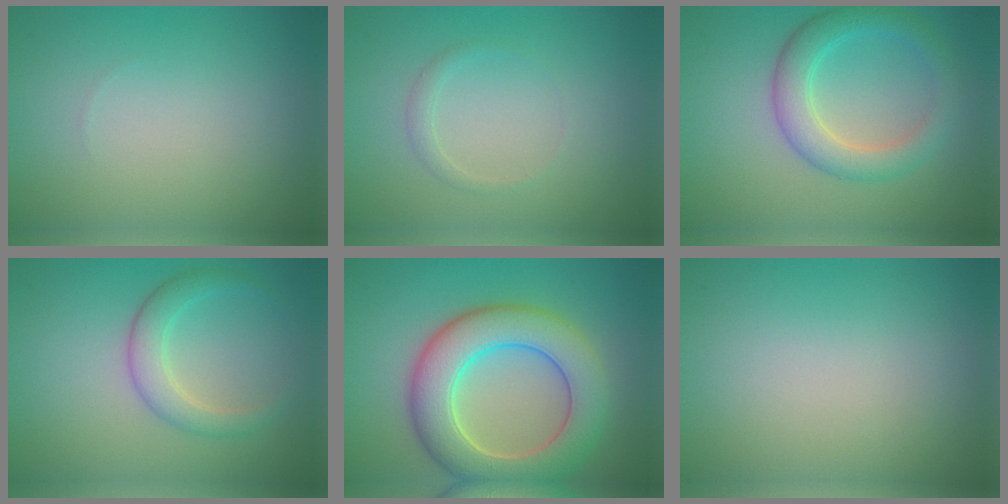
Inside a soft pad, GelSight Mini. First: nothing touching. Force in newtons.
{"total": 0.9, "press": 0.9, "slide": 0.0}
{"total": 4.3, "press": 4.3, "slide": 0.3}
{"total": 2.8, "press": 2.8, "slide": 0.2}
{"total": 8.4, "press": 8.4, "slide": 0.4}
{"total": 0.0}